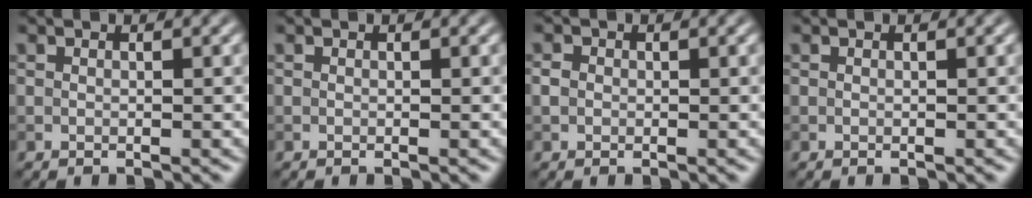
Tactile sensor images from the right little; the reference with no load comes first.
{"total": 0.0}
{"total": 0.9, "force": [0.0, 0.9, 0.4], "torque": [-0.005, -0.001, -0.004]}
{"total": 0.0}